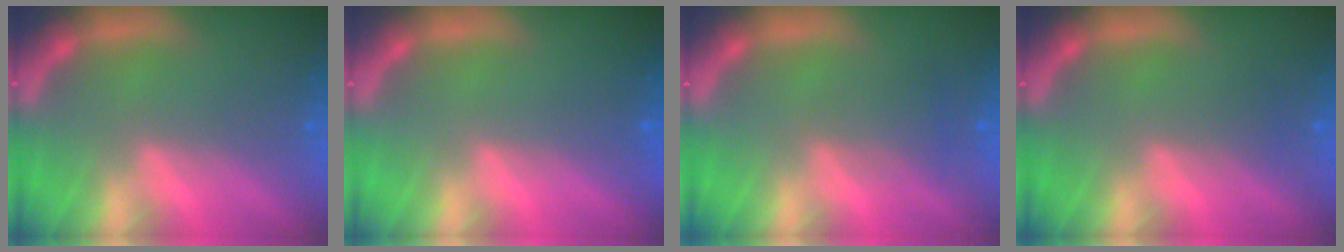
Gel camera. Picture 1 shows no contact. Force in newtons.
{"total": 0.0}
{"total": 2.0}
{"total": 1.0}